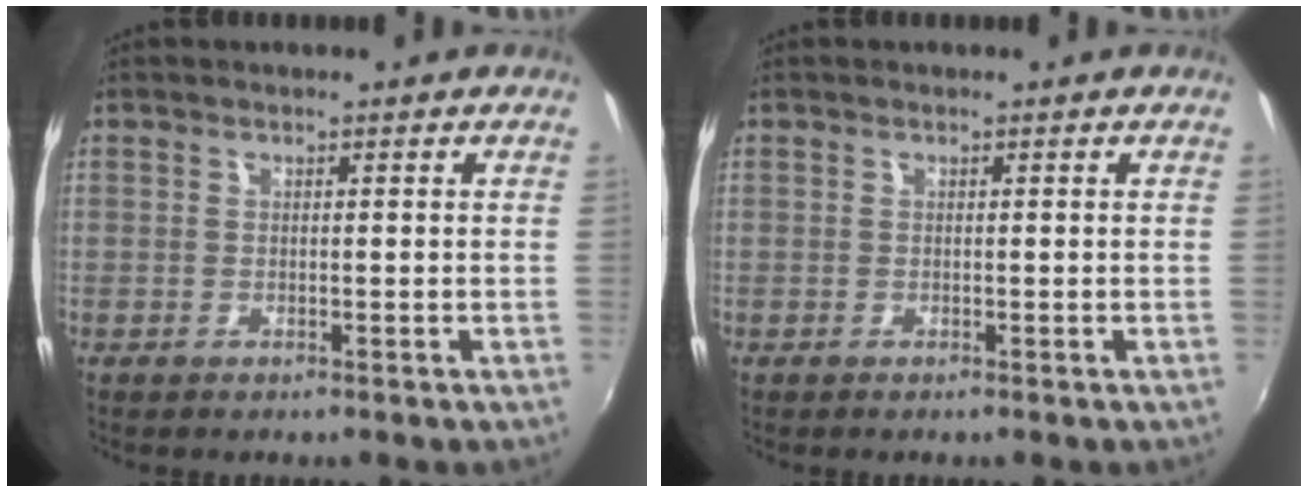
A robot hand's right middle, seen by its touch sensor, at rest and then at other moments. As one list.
[{"total": 0.0}]